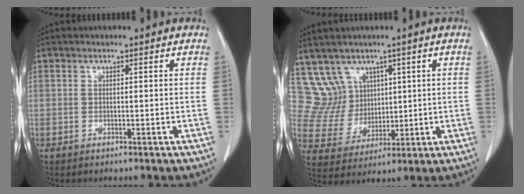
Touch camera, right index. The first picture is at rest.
{"total": 7.5, "force": [4.5, 6.0, 0.2], "torque": [-0.012, 0.031, 0.105]}